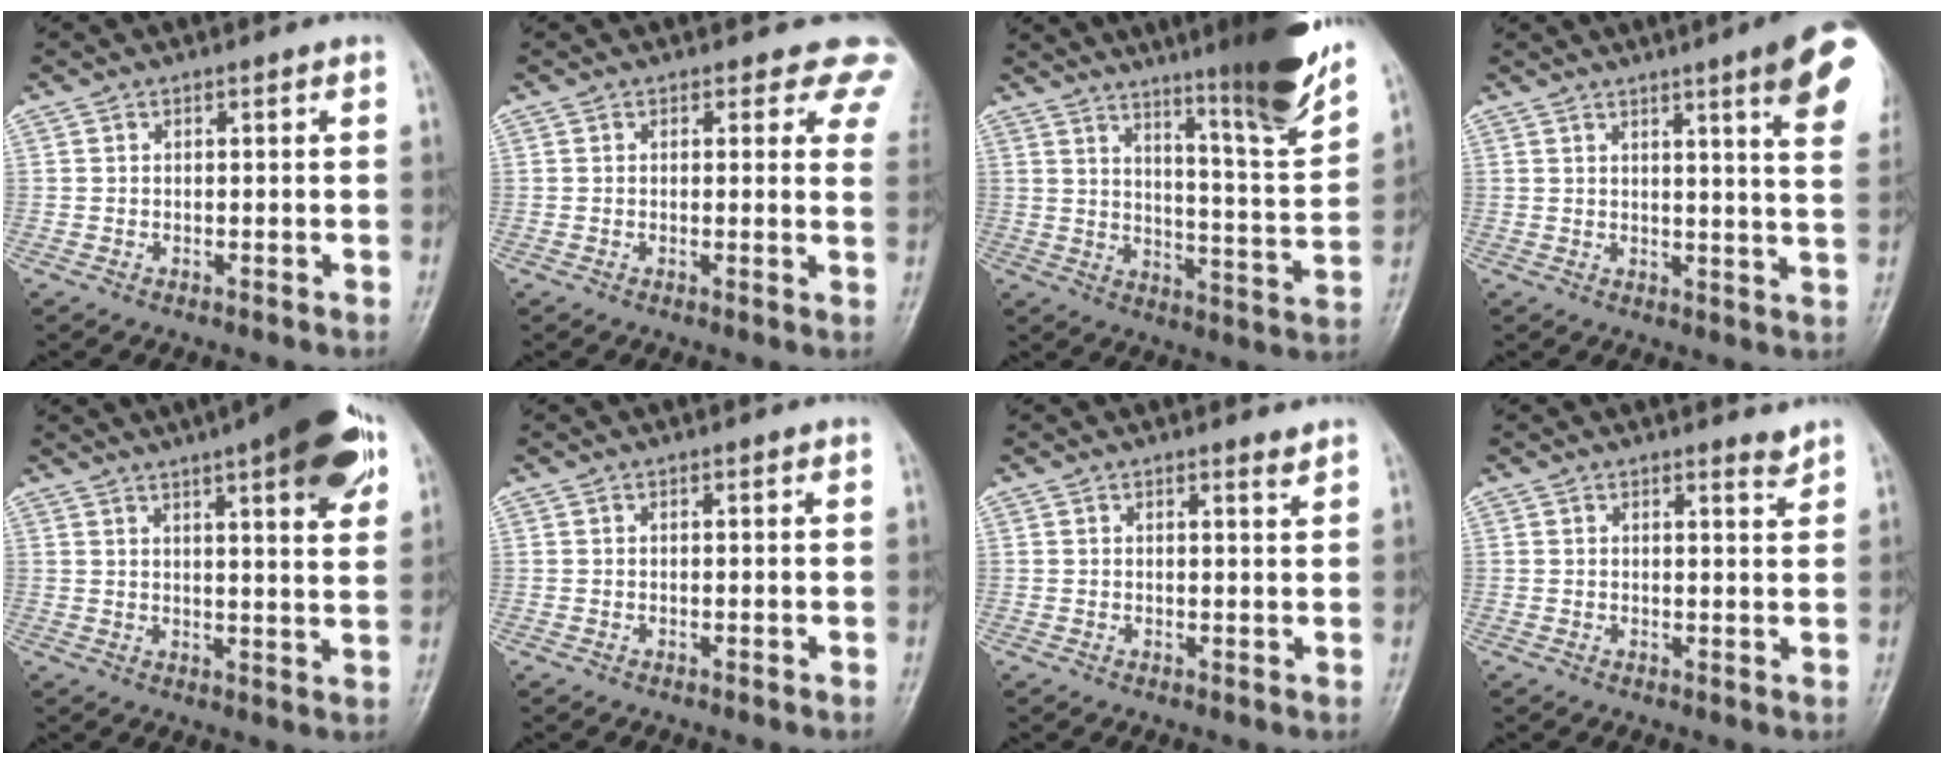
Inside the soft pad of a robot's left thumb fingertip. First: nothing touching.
{"total": 6.5, "force": [5.1, 3.4, 2.3], "torque": [0.018, -0.018, 0.028]}
{"total": 18.0, "force": [13.1, 1.2, 12.3], "torque": [-0.157, -0.079, 0.192]}
{"total": 14.0, "force": [7.6, 1.3, 11.7], "torque": [-0.129, -0.032, 0.081]}
{"total": 16.0, "force": [8.3, 3.7, 13.1], "torque": [-0.156, -0.018, 0.111]}
{"total": 0.0}
{"total": 1.1, "force": [1.0, -0.1, 0.4], "torque": [0.000, -0.012, 0.018]}
{"total": 1.5, "force": [1.5, 0.0, 0.4], "torque": [0.003, -0.017, 0.023]}